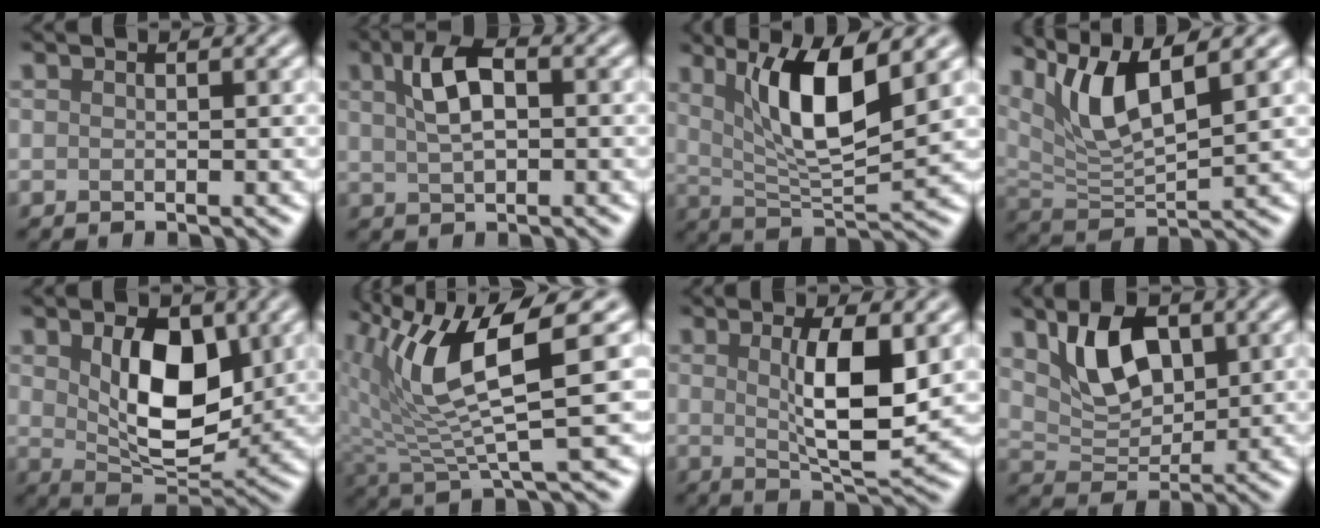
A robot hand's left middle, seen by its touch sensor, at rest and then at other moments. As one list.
[{"total": 4.2, "force": [1.2, 2.1, 3.5], "torque": [-0.071, 0.011, 0.018]}, {"total": 7.9, "force": [3.1, 2.1, 6.9], "torque": [-0.117, -0.009, 0.056]}, {"total": 6.6, "force": [3.7, 1.8, 5.2], "torque": [-0.108, 0.001, 0.070]}, {"total": 7.5, "force": [1.8, 4.2, 6.0], "torque": [-0.108, -0.011, 0.037]}, {"total": 8.3, "force": [2.8, 2.2, 7.6], "torque": [-0.159, -0.006, 0.053]}, {"total": 6.3, "force": [1.0, 1.6, 6.0], "torque": [-0.098, -0.008, 0.019]}, {"total": 5.4, "force": [2.3, 3.1, 3.7], "torque": [-0.073, -0.003, 0.041]}]